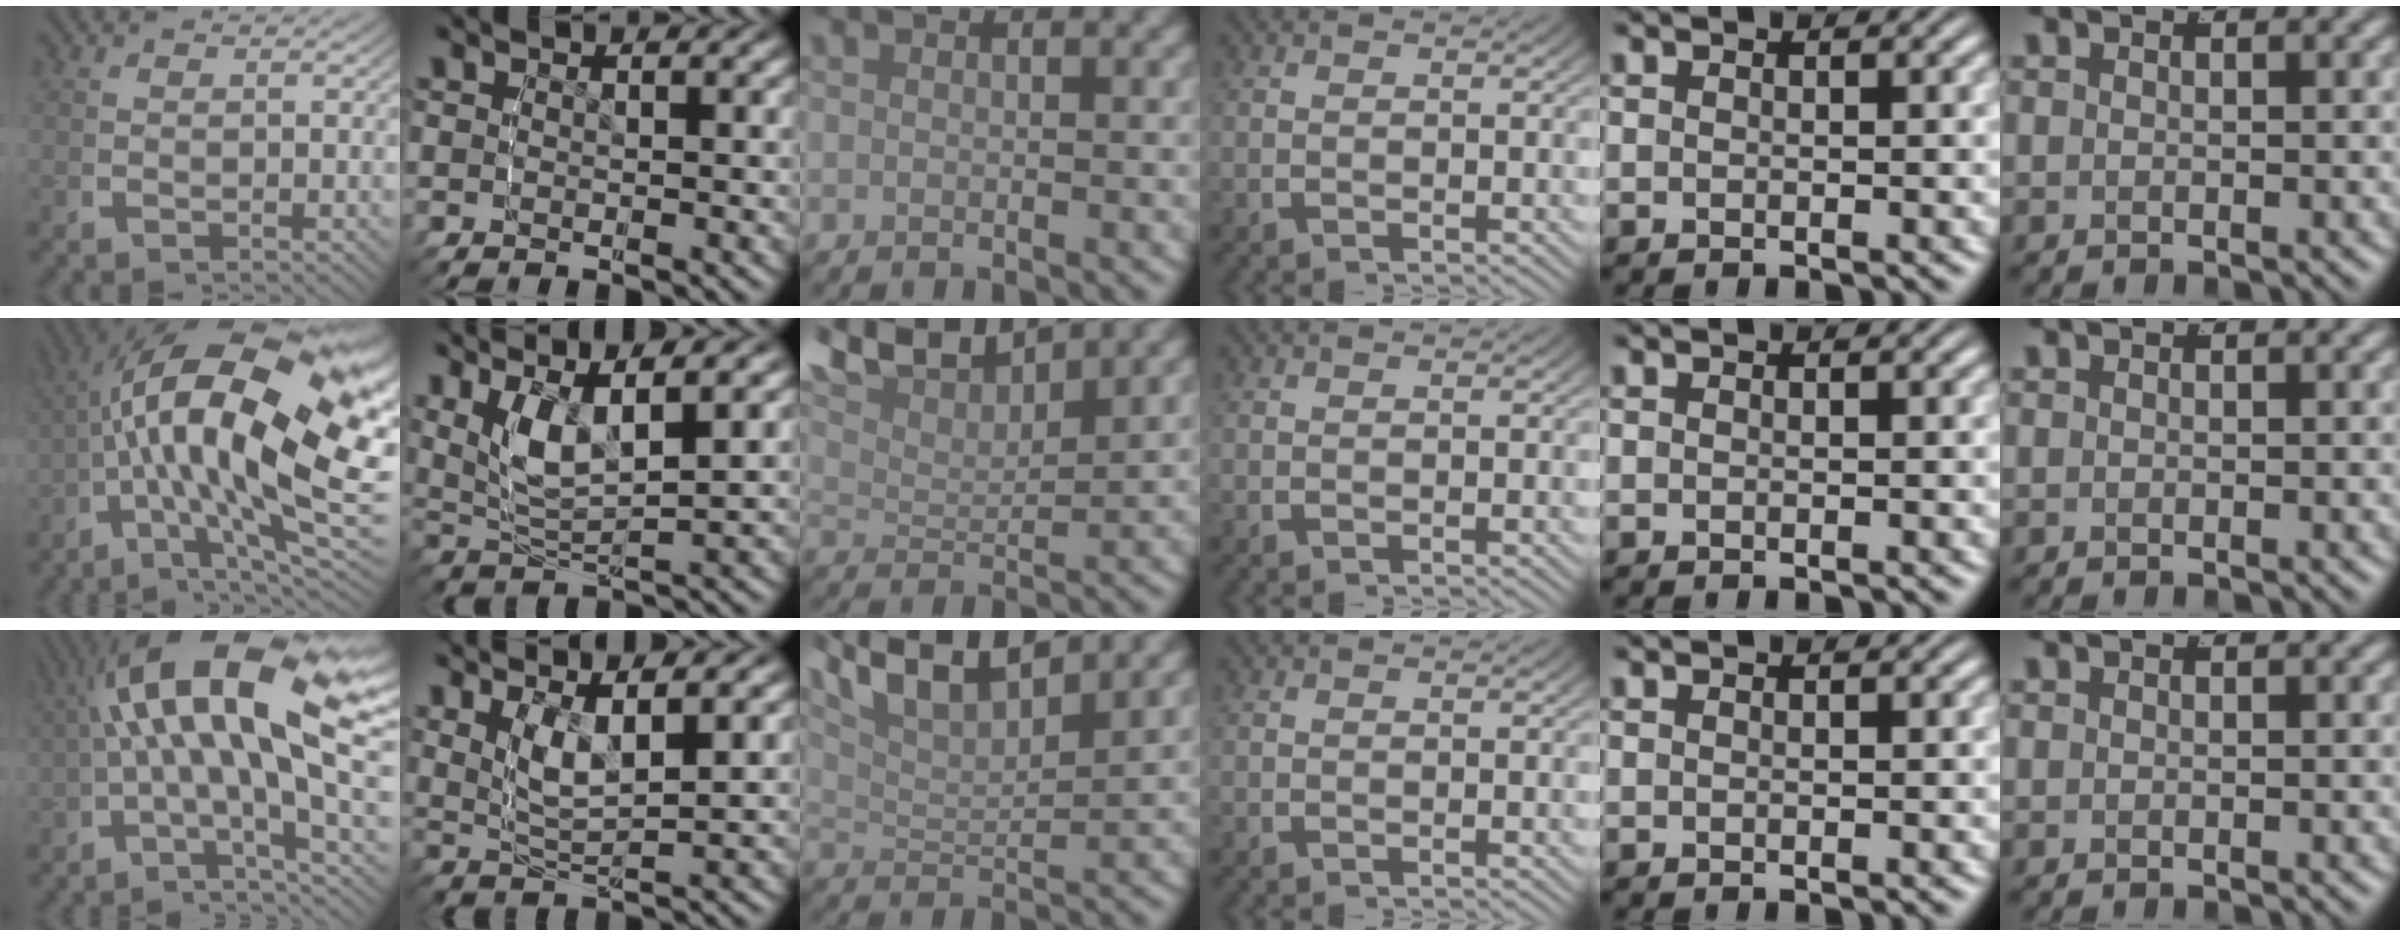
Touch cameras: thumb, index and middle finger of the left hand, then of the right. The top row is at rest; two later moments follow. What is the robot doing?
{"motion": "lift_and_place", "object": "toy banana"}